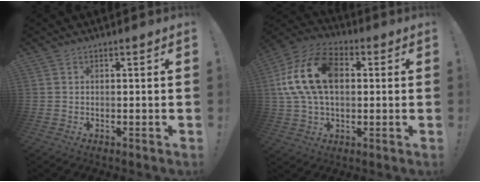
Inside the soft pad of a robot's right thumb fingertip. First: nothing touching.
{"total": 19.0, "force": [3.2, 12.3, 14.1], "torque": [-0.265, 0.009, 0.058]}